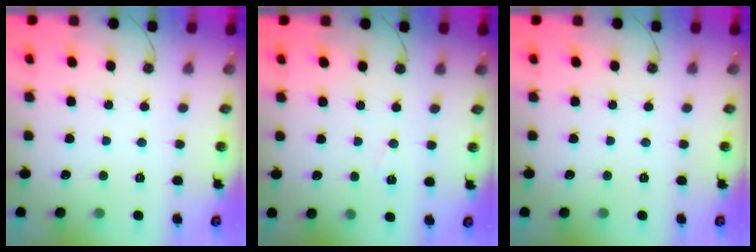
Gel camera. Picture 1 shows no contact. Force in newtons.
{"total": 5.2, "press": 3.2, "slide": 4.1}
{"total": 0.0}